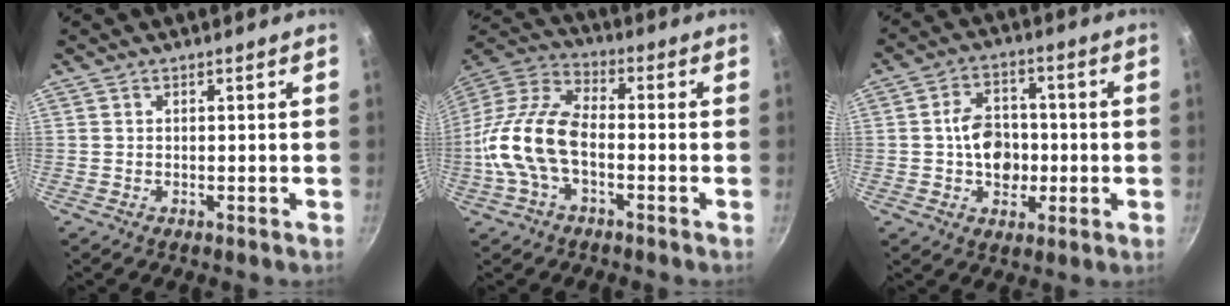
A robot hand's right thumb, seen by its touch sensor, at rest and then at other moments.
{"total": 15.3, "force": [-3.2, 8.3, 12.4], "torque": [-0.238, 0.039, -0.079]}
{"total": 9.9, "force": [-0.7, 7.4, 6.4], "torque": [-0.072, 0.014, -0.015]}